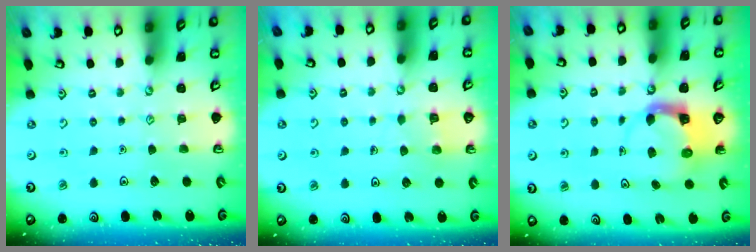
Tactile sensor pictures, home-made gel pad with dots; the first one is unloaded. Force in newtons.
{"total": 3.4, "press": 3.4, "slide": 0.3}
{"total": 3.8, "press": 3.8, "slide": 0.5}